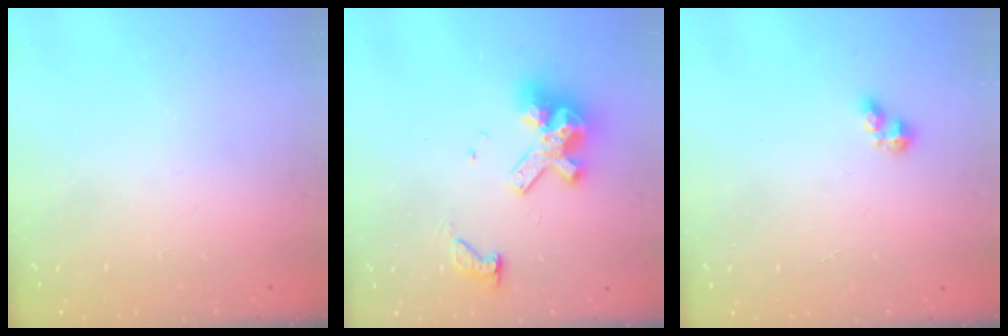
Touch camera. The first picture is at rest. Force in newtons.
{"total": 12.1, "press": 12.0, "slide": 1.5}
{"total": 2.7, "press": 2.6, "slide": 0.3}